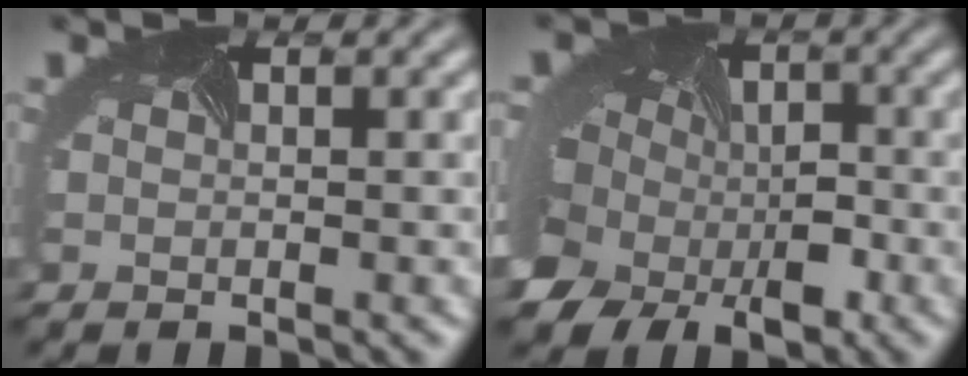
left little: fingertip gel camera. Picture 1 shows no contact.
{"total": 12.0, "force": [-2.5, 10.0, 6.0], "torque": [-0.138, -0.024, -0.067]}